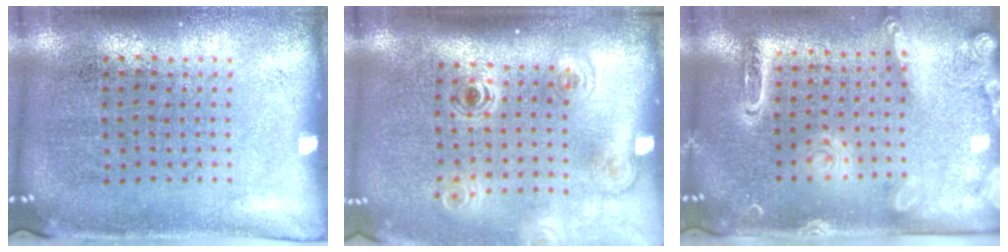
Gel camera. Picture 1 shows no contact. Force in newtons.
{"total": 1.8, "press": 1.2, "slide": 1.3}
{"total": 2.2, "press": 1.9, "slide": 1.1}